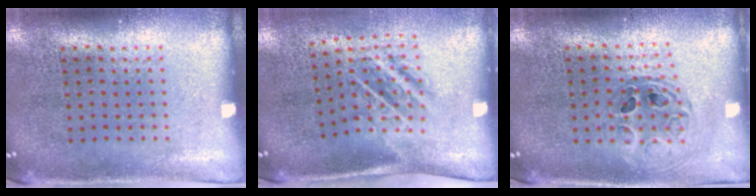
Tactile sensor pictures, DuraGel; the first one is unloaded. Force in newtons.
{"total": 1.8, "press": 1.1, "slide": 1.4}
{"total": 0.7, "press": 0.7, "slide": 0.1}